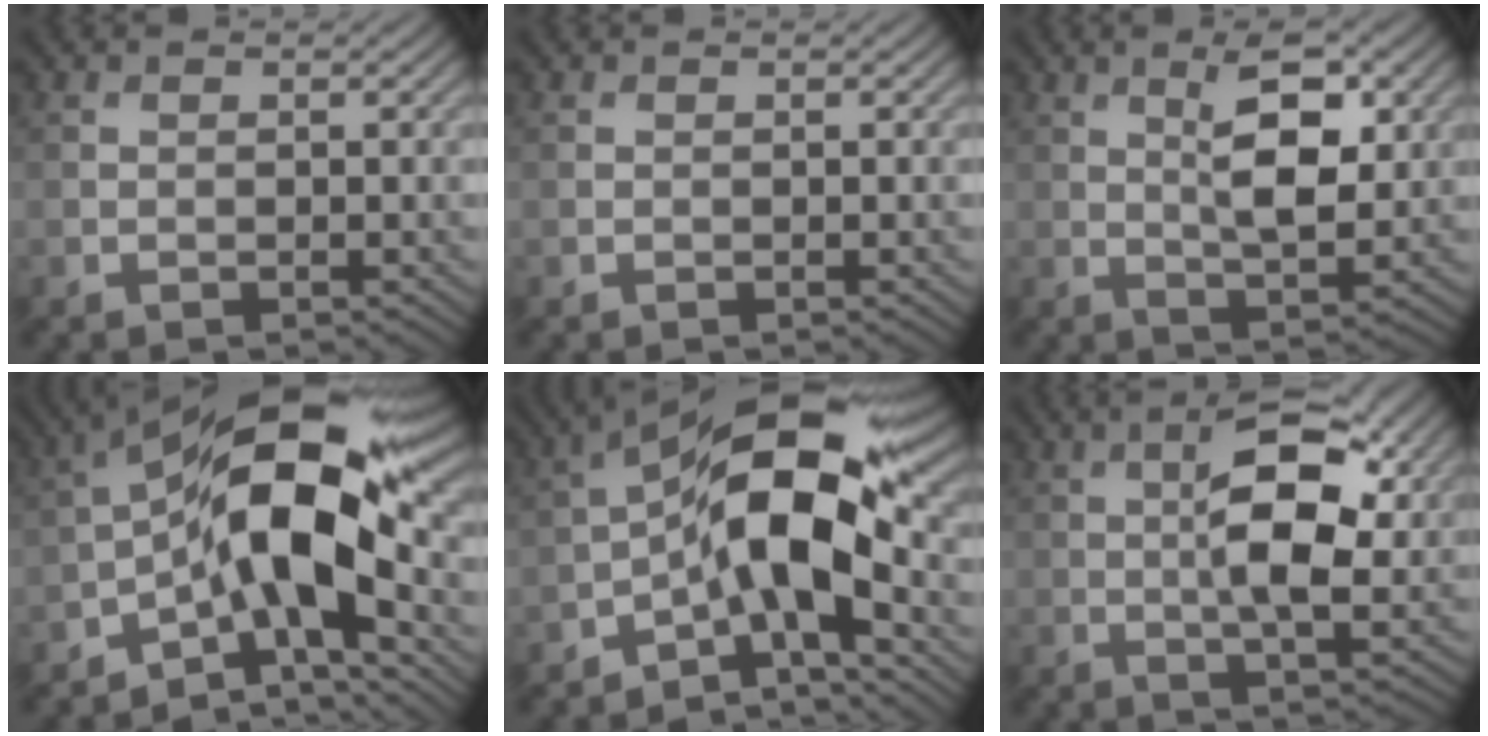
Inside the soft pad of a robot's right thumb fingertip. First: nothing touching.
{"total": 0.0}
{"total": 7.3, "force": [2.0, 2.6, 6.5], "torque": [-0.105, 0.002, 0.034]}
{"total": 14.7, "force": [-3.3, 5.8, 13.0], "torque": [-0.195, 0.016, -0.074]}
{"total": 13.1, "force": [-2.9, 5.0, 11.7], "torque": [-0.189, 0.015, -0.067]}
{"total": 9.5, "force": [1.5, 3.5, 8.8], "torque": [-0.153, 0.006, 0.022]}